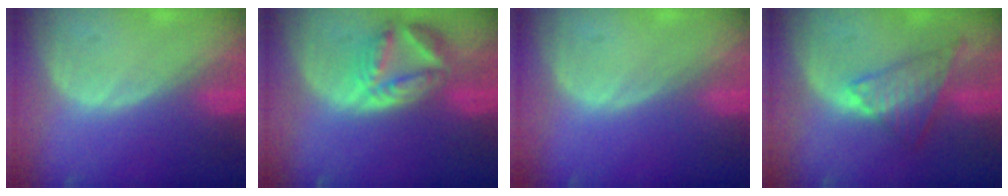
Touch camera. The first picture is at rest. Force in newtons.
{"total": 8.1, "press": 7.2, "slide": 3.7}
{"total": 0.0}
{"total": 7.6, "press": 6.4, "slide": 4.0}